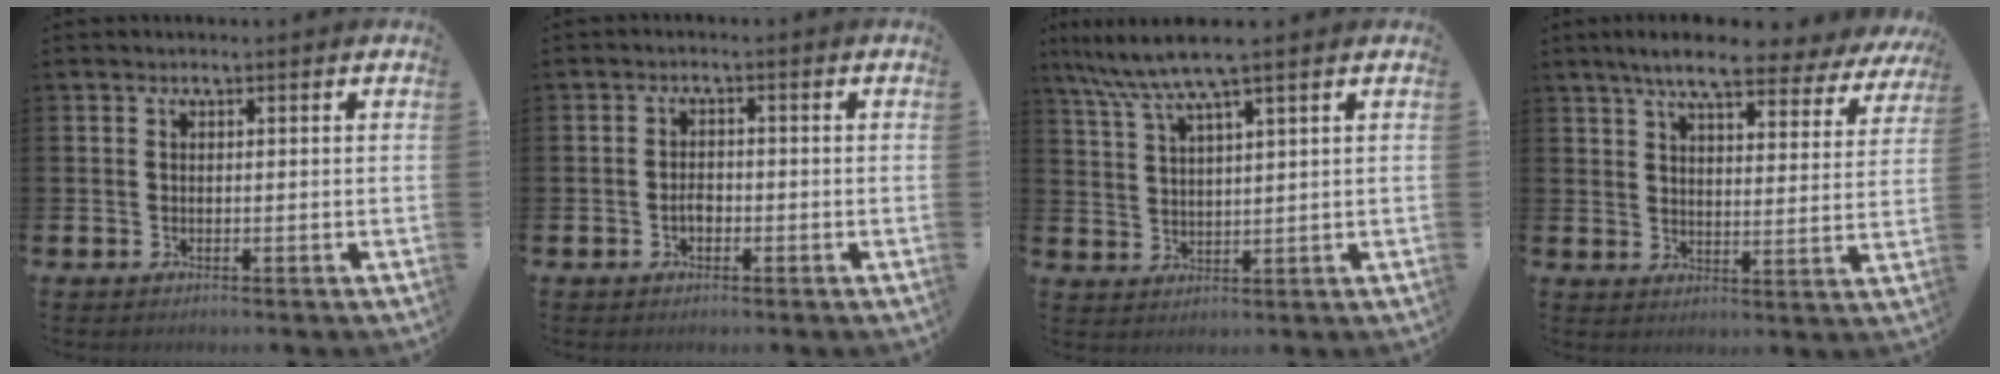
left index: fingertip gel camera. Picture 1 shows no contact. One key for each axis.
{"total": 1.8, "fx": -0.6, "fy": 1.2, "fz": 1.3, "tx": -0.016, "ty": 0.001, "tz": -0.014}
{"total": 6.8, "fx": 5.4, "fy": 0.1, "fz": 4.1, "tx": -0.097, "ty": -0.016, "tz": 0.096}
{"total": 8.1, "fx": 7.1, "fy": 1.4, "fz": 3.7, "tx": -0.084, "ty": -0.033, "tz": 0.121}